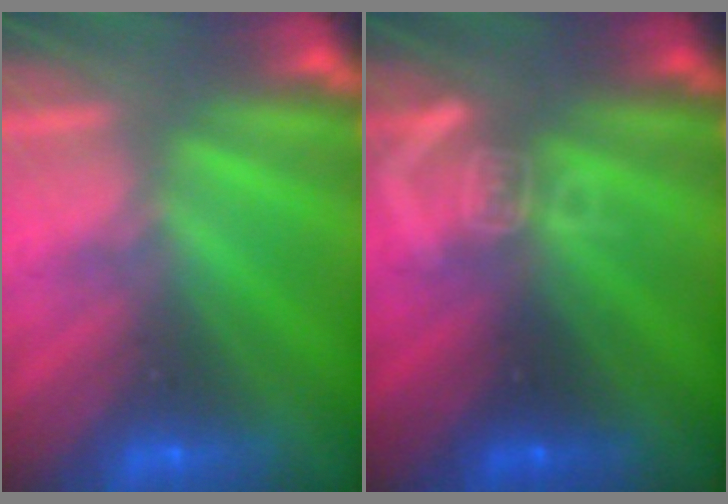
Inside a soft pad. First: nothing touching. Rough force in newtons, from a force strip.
{"total": 3.0}